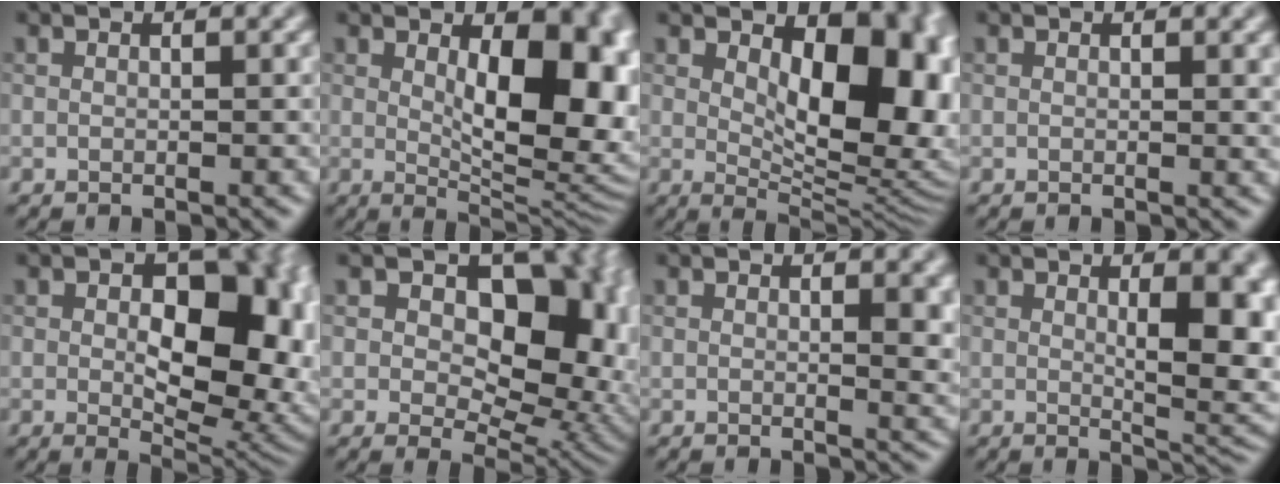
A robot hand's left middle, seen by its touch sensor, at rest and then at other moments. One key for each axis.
{"total": 11.5, "fx": 1.8, "fy": 5.6, "fz": 9.9, "tx": -0.118, "ty": -0.010, "tz": 0.037}
{"total": 12.0, "fx": 2.4, "fy": 6.6, "fz": 9.8, "tx": -0.117, "ty": -0.014, "tz": 0.048}
{"total": 0.7, "fx": 0.4, "fy": 0.1, "fz": 0.6, "tx": -0.005, "ty": -0.001, "tz": 0.006}
{"total": 12.0, "fx": 0.5, "fy": 7.0, "fz": 9.7, "tx": -0.109, "ty": -0.005, "tz": 0.017}
{"total": 14.4, "fx": 3.0, "fy": 9.5, "fz": 10.5, "tx": -0.121, "ty": -0.006, "tz": 0.060}
{"total": 2.9, "fx": 0.6, "fy": 0.9, "fz": 2.7, "tx": -0.030, "ty": -0.005, "tz": 0.012}
{"total": 7.2, "fx": 1.0, "fy": 2.3, "fz": 6.8, "tx": -0.086, "ty": -0.009, "tz": 0.024}